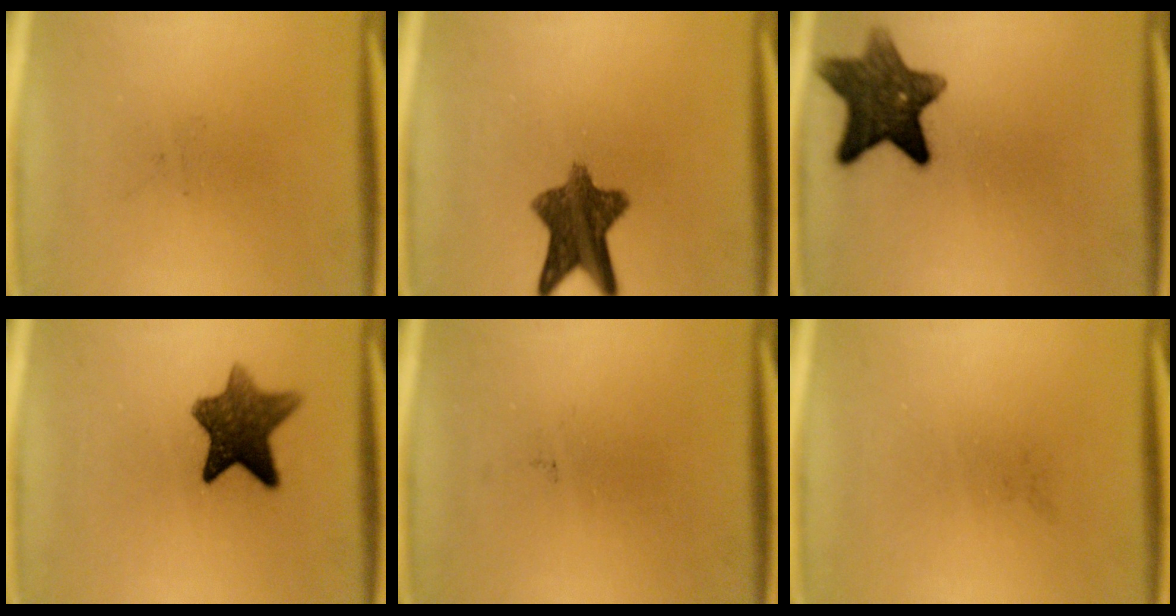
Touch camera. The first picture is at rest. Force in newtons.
{"total": 9.6}
{"total": 10.7}
{"total": 9.3}
{"total": 0.0}
{"total": 0.0}